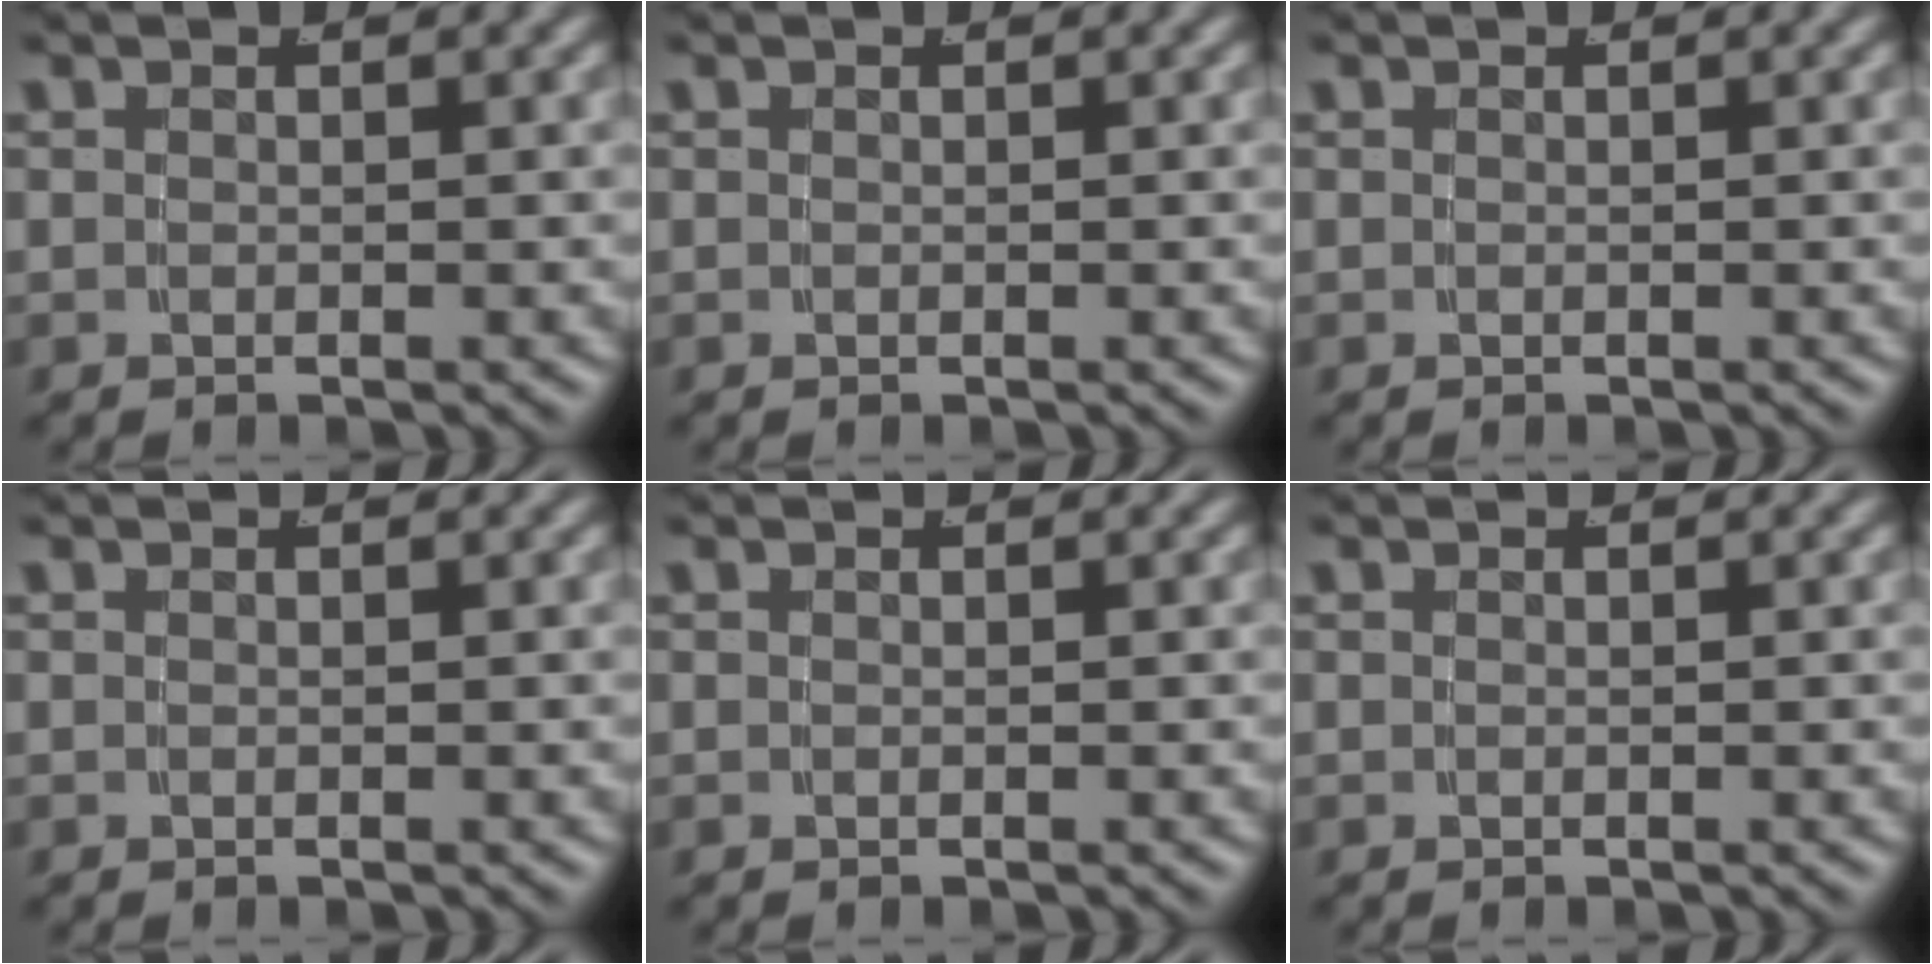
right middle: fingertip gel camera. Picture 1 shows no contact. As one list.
[{"total": 0.0}, {"total": 0.0}, {"total": 0.0}, {"total": 0.0}, {"total": 0.0}]